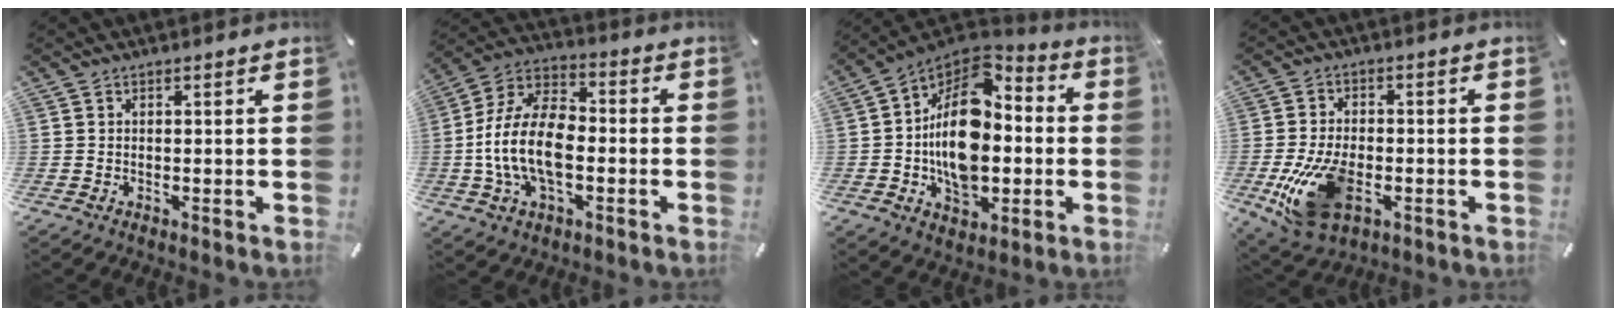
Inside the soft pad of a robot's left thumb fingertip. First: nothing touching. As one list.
[{"total": 15.3, "force": [-3.4, 9.1, 11.8], "torque": [-0.249, 0.013, -0.064]}, {"total": 17.9, "force": [-0.5, 13.0, 12.4], "torque": [-0.223, 0.000, -0.007]}, {"total": 14.1, "force": [-3.8, 8.5, 10.6], "torque": [-0.226, -0.003, -0.067]}]